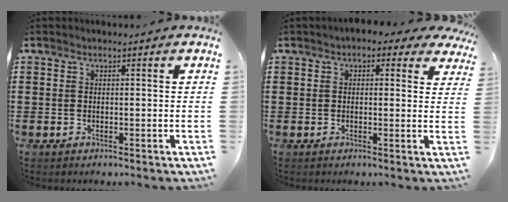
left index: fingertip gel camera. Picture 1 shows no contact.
{"total": 2.4, "force": [1.5, 1.2, 1.4], "torque": [-0.026, 0.003, 0.023]}